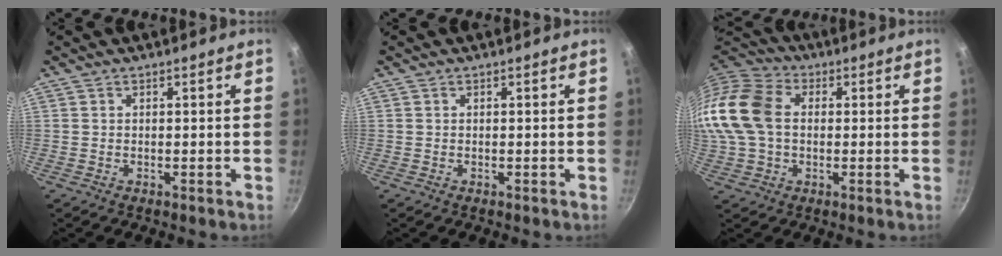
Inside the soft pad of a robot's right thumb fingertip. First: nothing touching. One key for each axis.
{"total": 0.0}
{"total": 17.3, "fx": 1.2, "fy": 12.5, "fz": 11.9, "tx": -0.238, "ty": 0.030, "tz": 0.009}